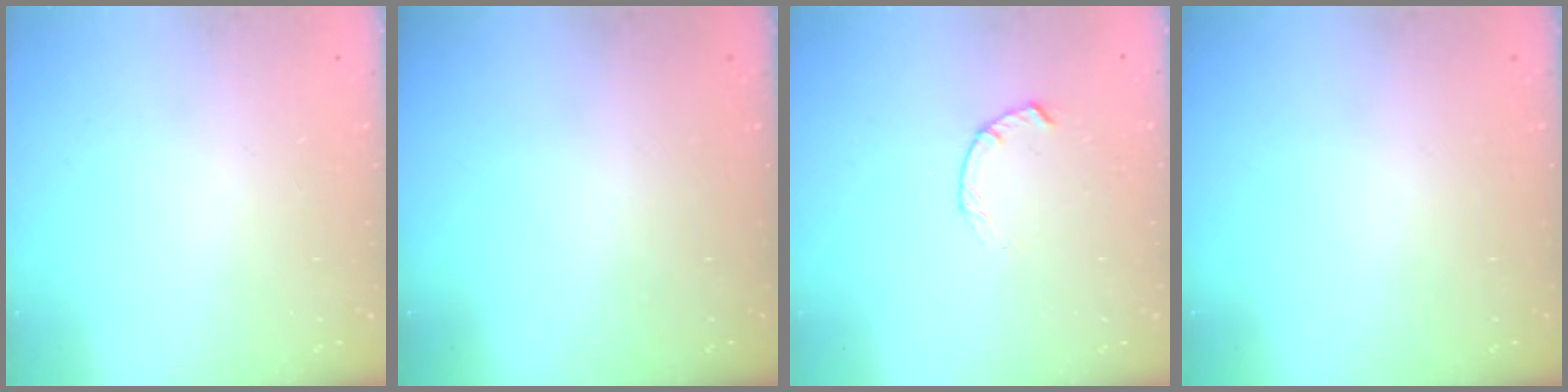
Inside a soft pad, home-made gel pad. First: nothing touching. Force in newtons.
{"total": 0.0}
{"total": 1.8, "press": 1.8, "slide": 0.3}
{"total": 0.0}